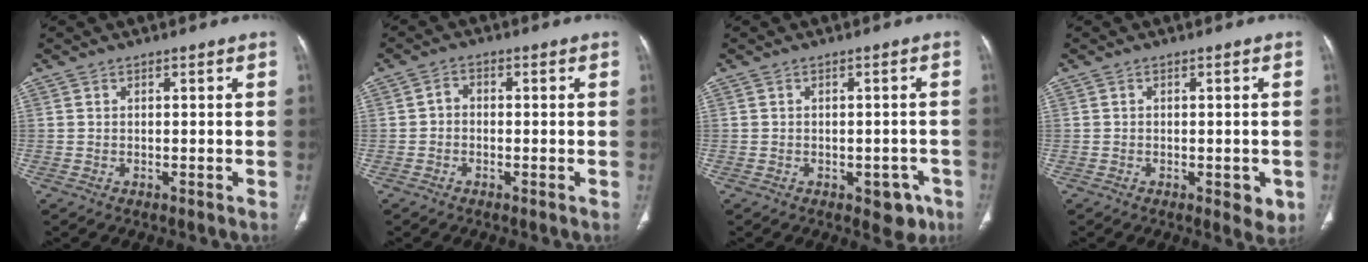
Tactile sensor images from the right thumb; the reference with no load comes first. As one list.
[{"total": 2.1, "force": [-0.4, 1.6, 1.2], "torque": [-0.014, 0.009, -0.016]}, {"total": 4.4, "force": [-2.2, 2.8, 2.6], "torque": [-0.005, 0.015, -0.022]}, {"total": 3.6, "force": [-1.1, 1.8, 2.9], "torque": [-0.019, -0.004, -0.011]}]